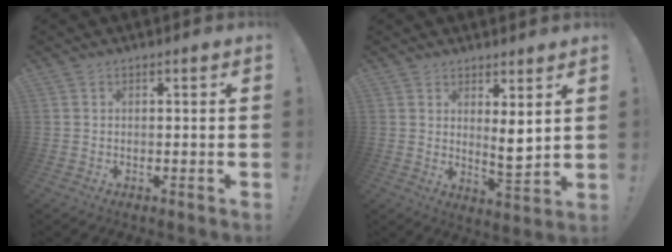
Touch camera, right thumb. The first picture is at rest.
{"total": 5.6, "force": [2.7, 1.6, 4.7], "torque": [-0.055, -0.034, 0.046]}